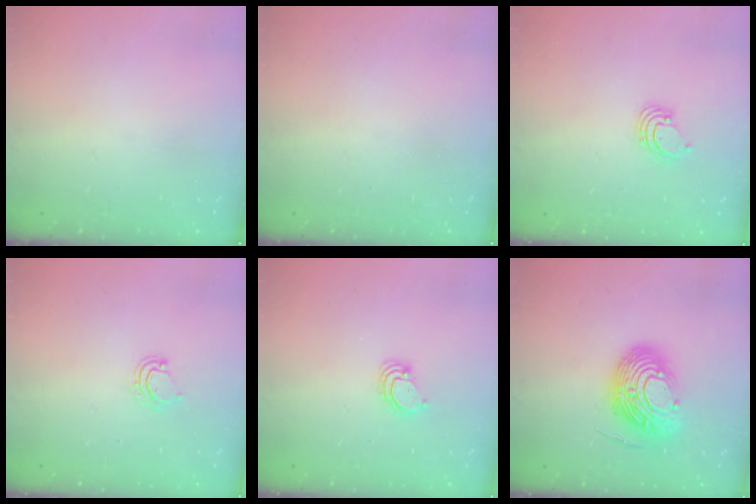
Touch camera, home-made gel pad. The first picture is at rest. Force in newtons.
{"total": 0.0}
{"total": 1.4, "press": 1.4, "slide": 0.1}
{"total": 2.7, "press": 2.7, "slide": 0.2}
{"total": 3.2, "press": 3.2, "slide": 0.2}
{"total": 14.4, "press": 14.3, "slide": 2.2}